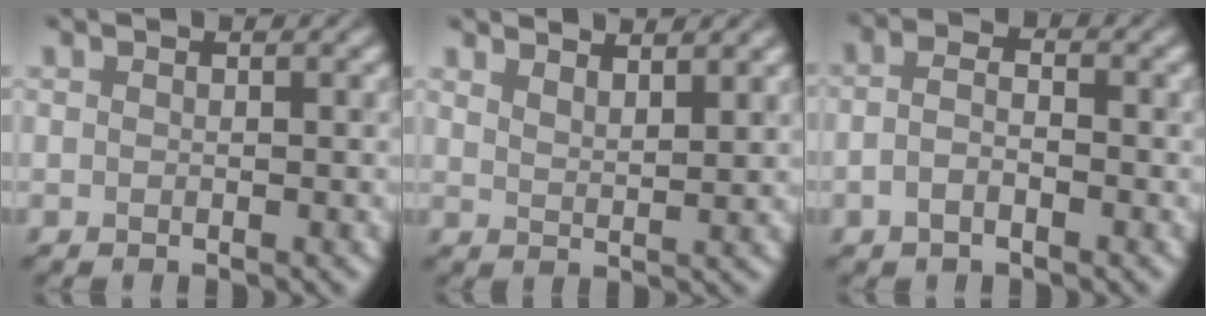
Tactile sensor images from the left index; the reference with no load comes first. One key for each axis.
{"total": 3.1, "fx": 2.7, "fy": 0.7, "fz": 1.3, "tx": -0.007, "ty": 0.005, "tz": 0.041}
{"total": 2.3, "fx": -0.8, "fy": 1.1, "fz": 1.9, "tx": -0.041, "ty": 0.000, "tz": -0.022}